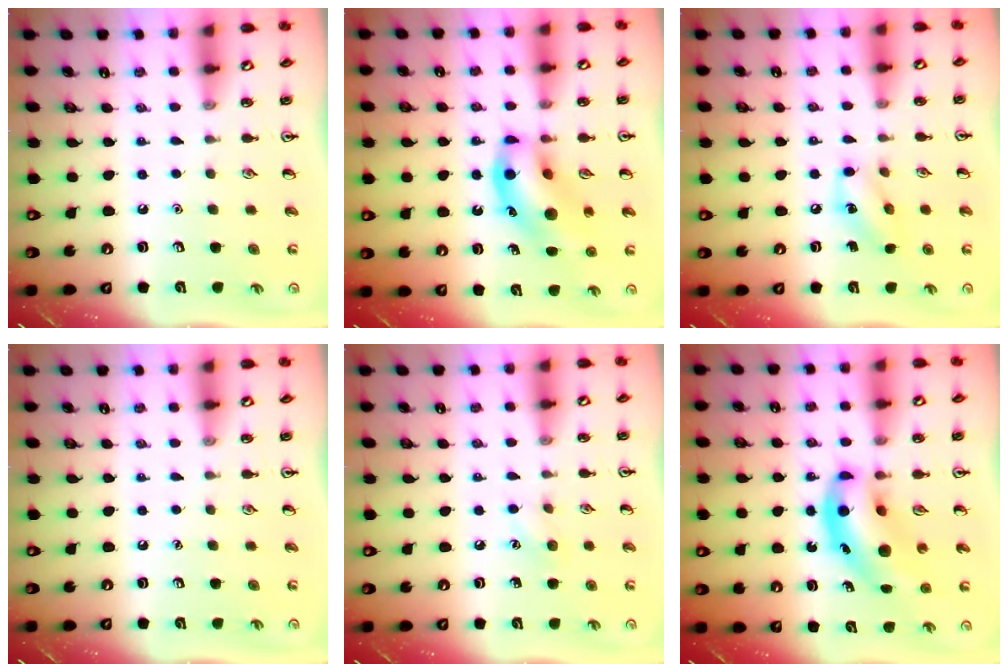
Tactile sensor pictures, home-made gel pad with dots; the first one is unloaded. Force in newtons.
{"total": 15.1, "press": 14.7, "slide": 3.4}
{"total": 7.8, "press": 7.8, "slide": 0.6}
{"total": 0.0}
{"total": 6.0, "press": 5.8, "slide": 1.2}
{"total": 11.9, "press": 11.4, "slide": 3.3}